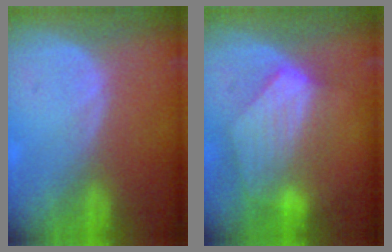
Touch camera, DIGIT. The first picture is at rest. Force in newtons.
{"total": 8.1, "press": 7.7, "slide": 2.5}